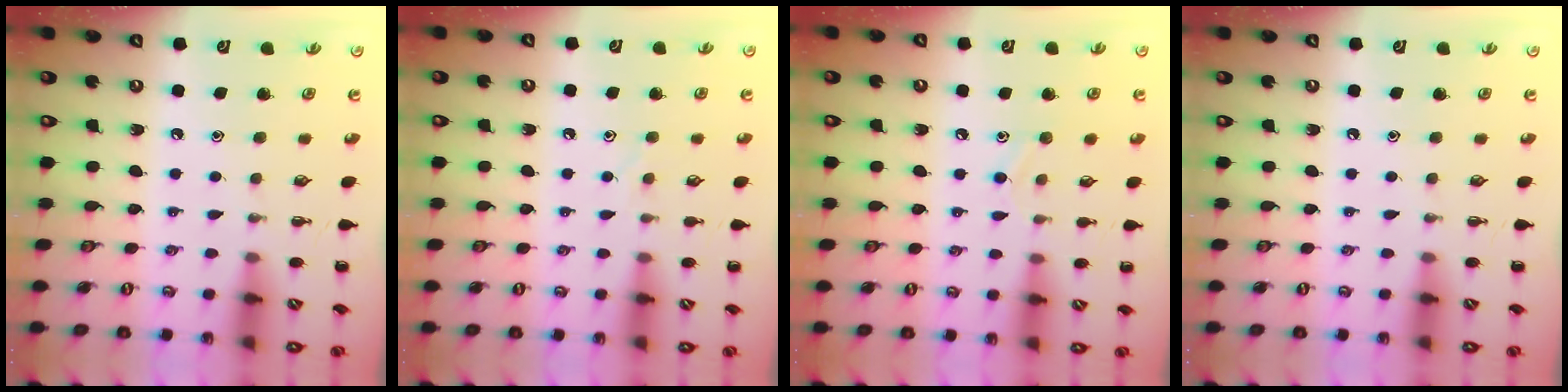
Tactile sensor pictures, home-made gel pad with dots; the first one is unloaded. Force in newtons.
{"total": 4.8, "press": 4.6, "slide": 1.0}
{"total": 7.2, "press": 6.8, "slide": 2.3}
{"total": 0.0}